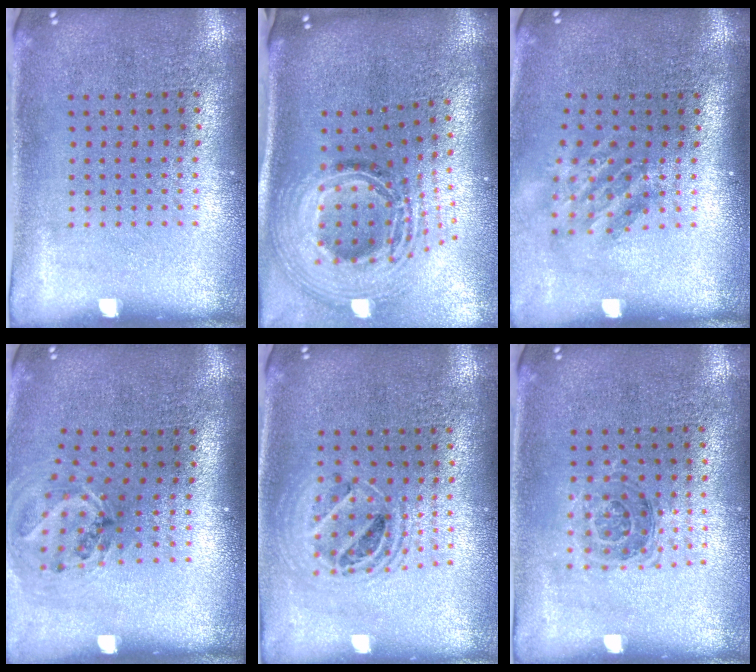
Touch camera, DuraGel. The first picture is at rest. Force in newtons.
{"total": 2.9, "press": 2.0, "slide": 2.0}
{"total": 1.7, "press": 1.2, "slide": 1.2}
{"total": 1.2, "press": 1.0, "slide": 0.6}
{"total": 1.4, "press": 1.3, "slide": 0.6}
{"total": 1.1, "press": 1.0, "slide": 0.4}